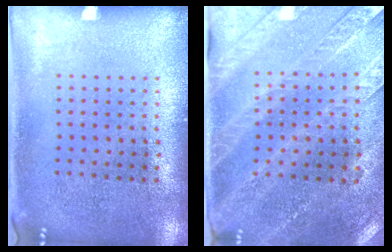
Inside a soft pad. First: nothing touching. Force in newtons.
{"total": 2.9, "press": 2.7, "slide": 1.2}